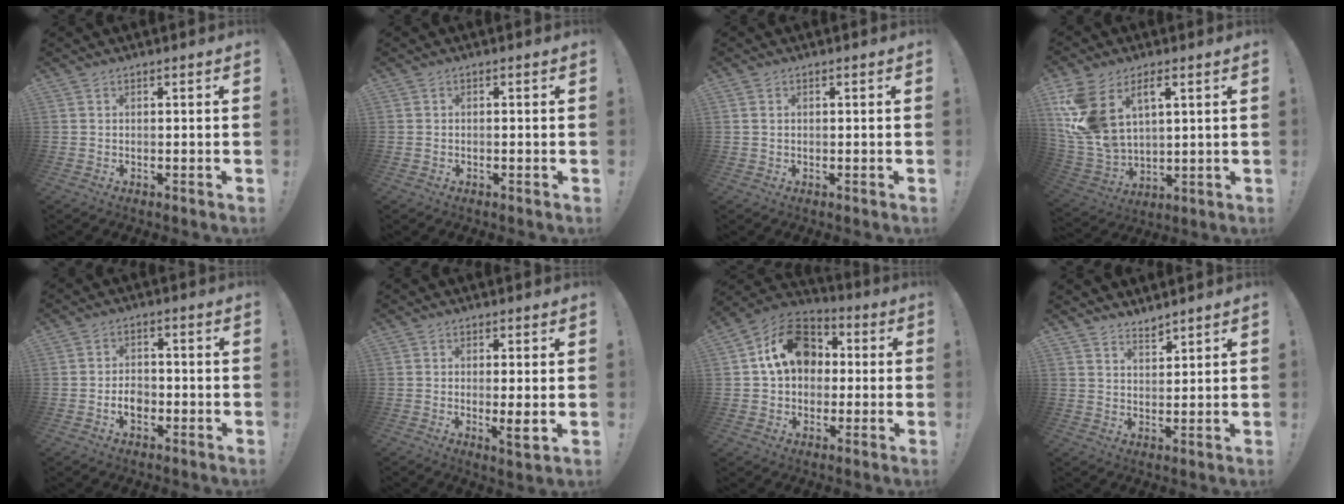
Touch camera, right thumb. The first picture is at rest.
{"total": 0.5, "force": [-0.5, 0.3, 0.1], "torque": [-0.004, 0.001, -0.008]}
{"total": 0.7, "force": [0.3, 0.6, 0.4], "torque": [-0.014, 0.004, 0.007]}
{"total": 14.7, "force": [6.7, 8.9, 9.6], "torque": [-0.213, -0.039, 0.124]}
{"total": 4.9, "force": [-2.0, 3.4, 2.9], "torque": [-0.039, 0.003, -0.037]}
{"total": 5.1, "force": [-0.4, 0.6, 5.1], "torque": [-0.059, -0.017, -0.006]}
{"total": 17.4, "force": [4.1, 13.3, 10.5], "torque": [-0.154, 0.007, 0.079]}
{"total": 3.8, "force": [3.6, 1.2, 0.3], "torque": [-0.001, -0.031, 0.066]}